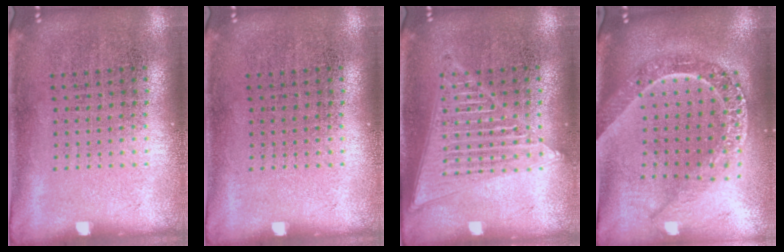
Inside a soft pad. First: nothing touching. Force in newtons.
{"total": 0.0}
{"total": 1.9, "press": 1.9, "slide": 0.1}
{"total": 2.5, "press": 2.0, "slide": 1.5}